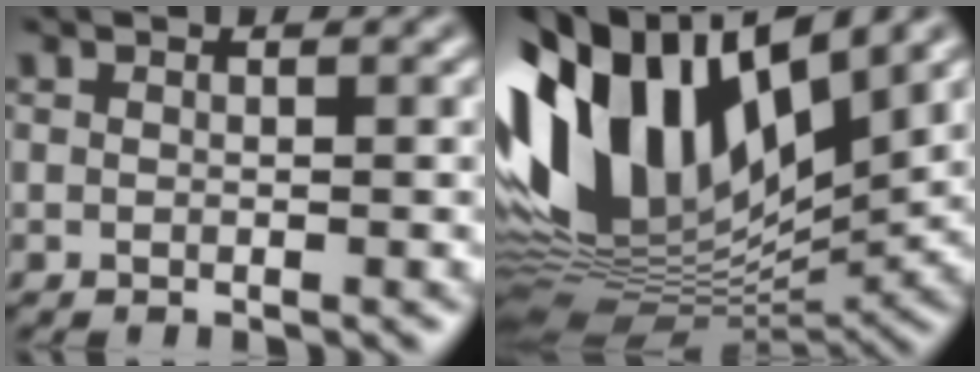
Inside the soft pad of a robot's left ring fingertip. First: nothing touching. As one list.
[{"total": 14.3, "force": [2.9, 7.9, 11.6], "torque": [-0.243, 0.026, 0.045]}]